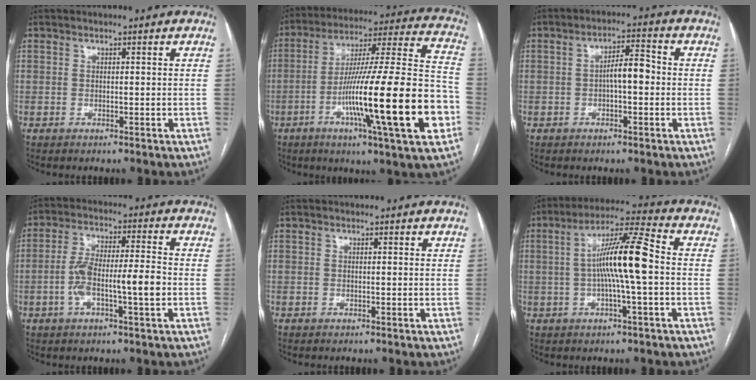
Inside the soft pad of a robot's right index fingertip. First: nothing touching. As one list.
[{"total": 25.5, "force": [-7.8, 0.6, 24.3], "torque": [-0.362, -0.014, -0.134]}, {"total": 4.9, "force": [-0.5, 1.4, 4.6], "torque": [-0.076, 0.018, -0.008]}, {"total": 9.3, "force": [-2.0, 1.3, 9.0], "torque": [-0.172, 0.019, -0.038]}, {"total": 0.0}, {"total": 11.3, "force": [-0.3, 0.2, 11.2], "torque": [-0.206, 0.019, -0.011]}]